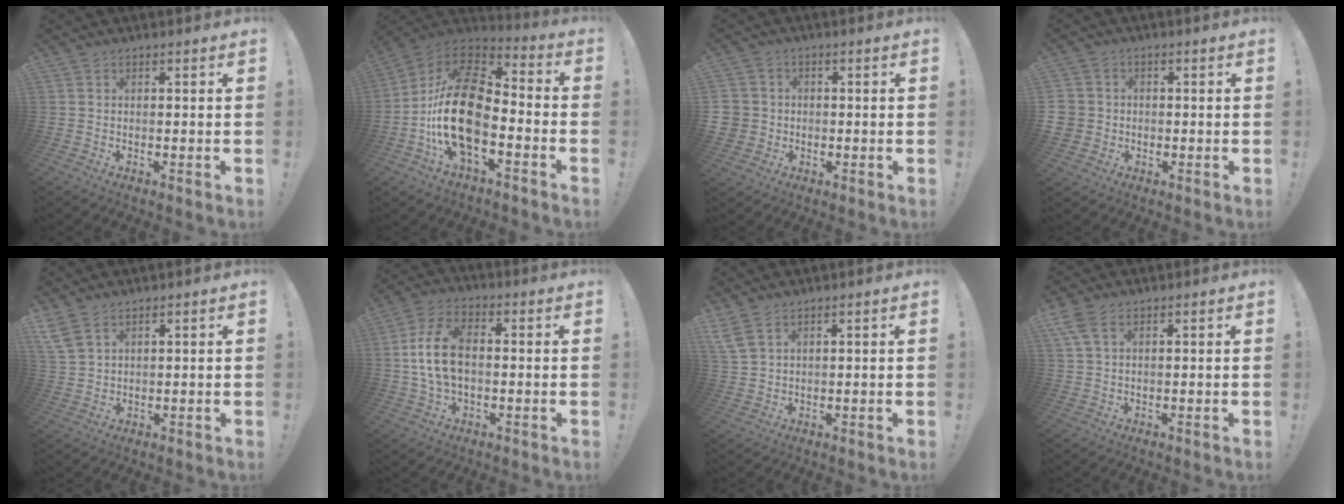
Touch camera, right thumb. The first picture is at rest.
{"total": 23.1, "force": [-5.4, 12.4, 18.7], "torque": [-0.381, 0.034, -0.087]}
{"total": 4.8, "force": [-0.4, 4.6, 1.3], "torque": [-0.042, 0.008, -0.006]}
{"total": 4.4, "force": [-0.6, 4.1, 1.4], "torque": [-0.034, 0.010, -0.008]}
{"total": 5.6, "force": [3.7, 2.6, 3.3], "torque": [-0.077, -0.011, 0.074]}
{"total": 12.5, "force": [0.2, 7.8, 9.8], "torque": [-0.185, 0.007, 0.005]}
{"total": 5.3, "force": [3.4, 2.3, 3.2], "torque": [-0.077, -0.010, 0.068]}
{"total": 4.8, "force": [2.4, 2.3, 3.5], "torque": [-0.072, 0.000, 0.049]}